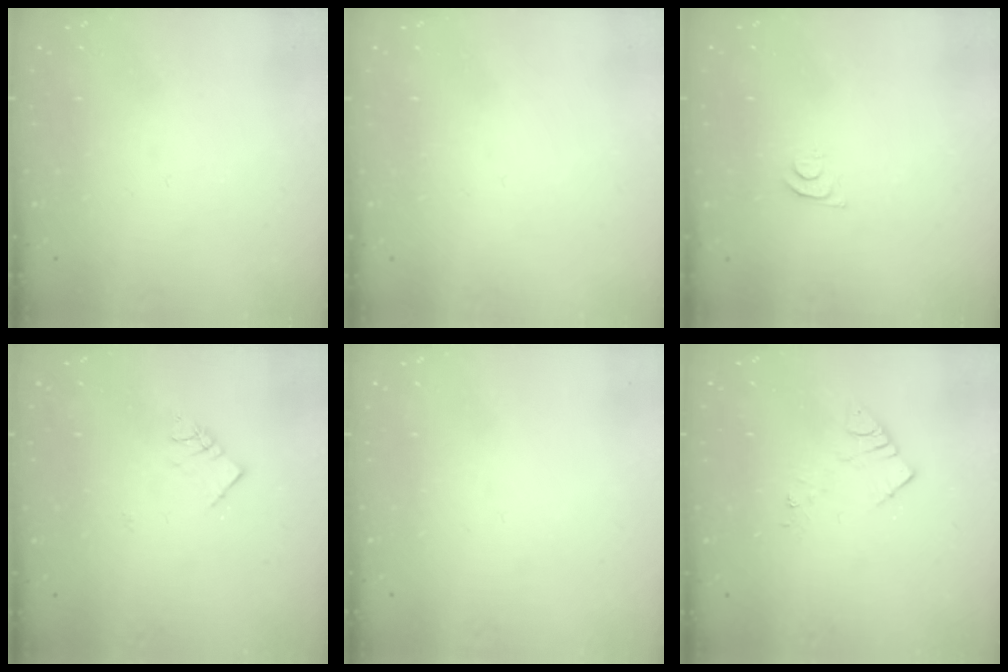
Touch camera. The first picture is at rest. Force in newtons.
{"total": 1.9, "press": 1.9, "slide": 0.1}
{"total": 3.2, "press": 3.2, "slide": 0.4}
{"total": 5.4, "press": 5.4, "slide": 0.1}
{"total": 0.0}
{"total": 5.2, "press": 5.2, "slide": 0.7}